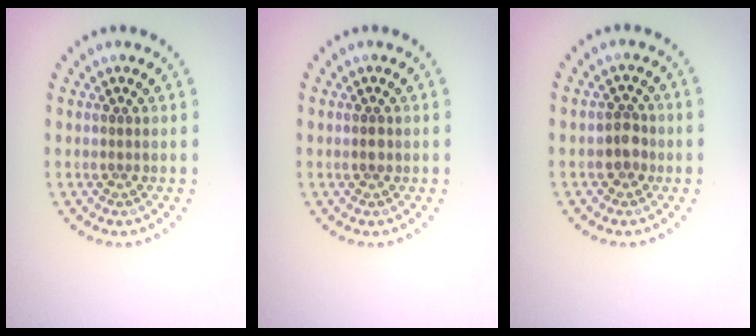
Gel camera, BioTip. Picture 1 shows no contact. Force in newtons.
{"total": 1.0, "press": 1.0, "slide": 0.2}
{"total": 1.9, "press": 1.7, "slide": 0.7}